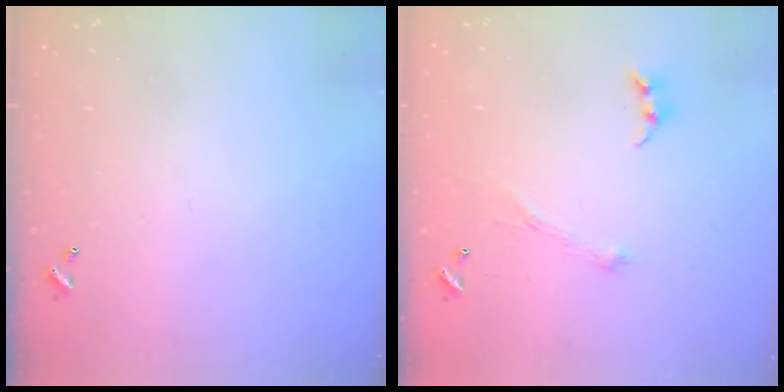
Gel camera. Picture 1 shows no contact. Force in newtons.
{"total": 2.1, "press": 2.0, "slide": 0.7}